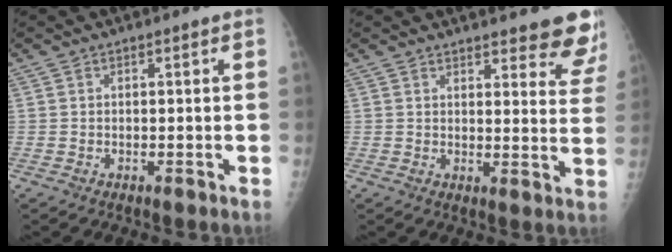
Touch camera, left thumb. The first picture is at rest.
{"total": 12.0, "force": [10.5, 2.7, 5.2], "torque": [-0.022, -0.058, 0.104]}